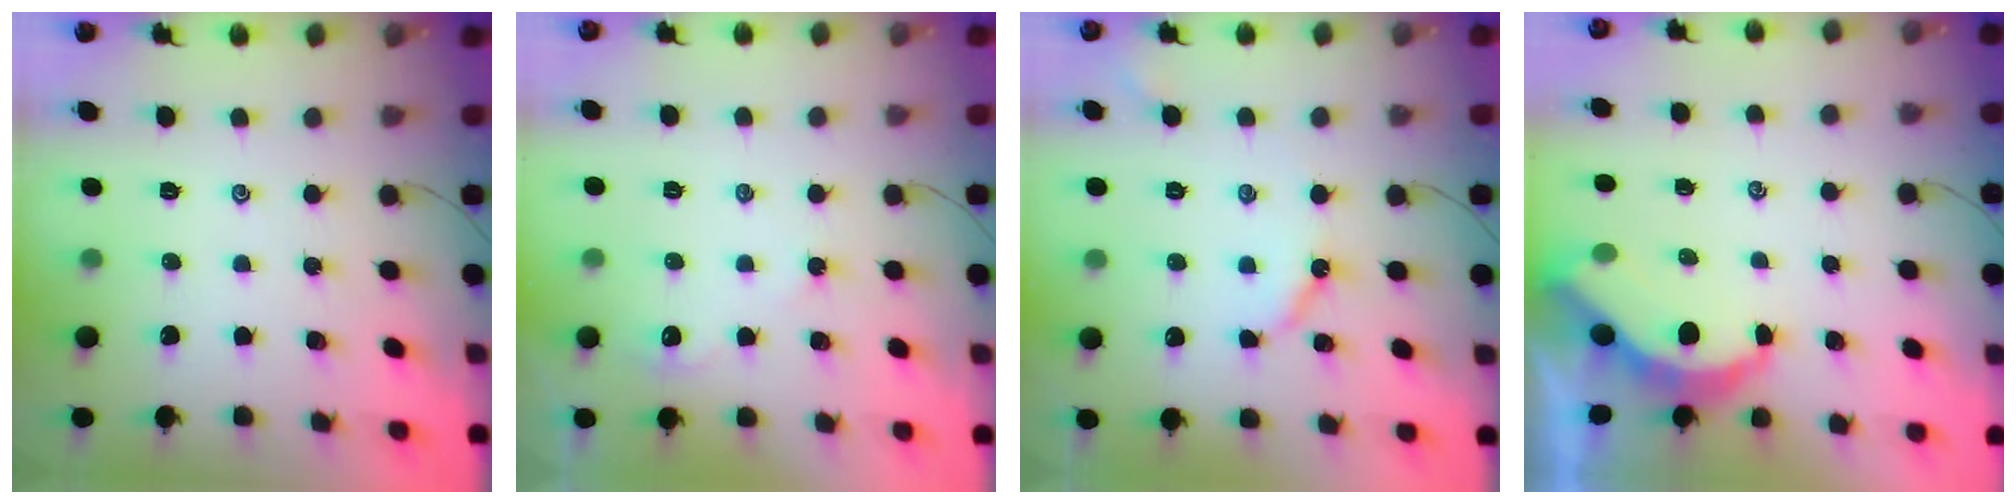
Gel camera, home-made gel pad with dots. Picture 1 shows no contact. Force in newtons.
{"total": 2.3, "press": 2.3, "slide": 0.2}
{"total": 4.8, "press": 4.8, "slide": 0.7}
{"total": 4.7, "press": 4.7, "slide": 0.4}